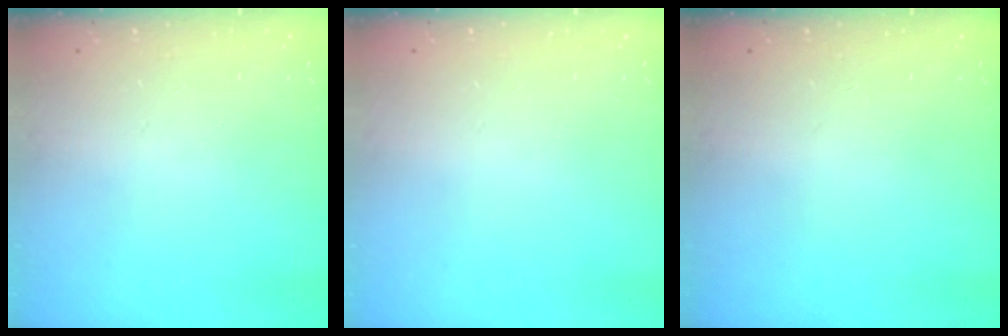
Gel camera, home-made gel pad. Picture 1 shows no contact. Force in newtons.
{"total": 0.0}
{"total": 0.0}